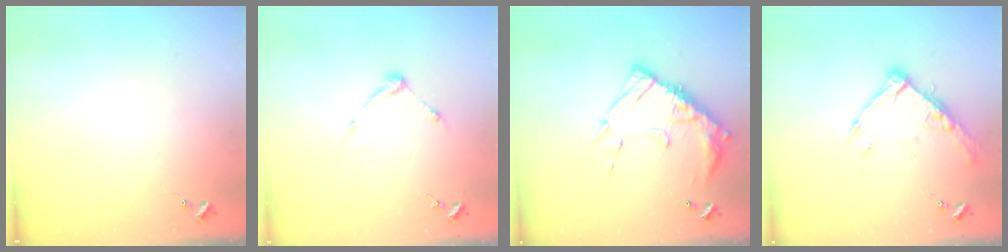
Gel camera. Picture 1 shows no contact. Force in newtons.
{"total": 7.3, "press": 7.3, "slide": 0.5}
{"total": 17.2, "press": 17.1, "slide": 1.4}
{"total": 12.4, "press": 12.3, "slide": 1.0}